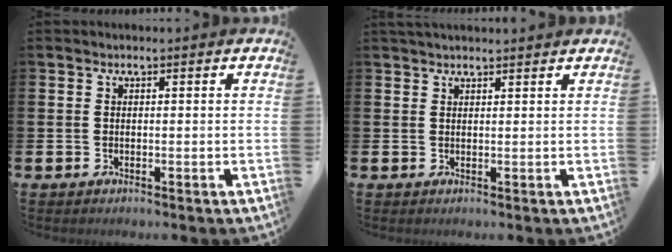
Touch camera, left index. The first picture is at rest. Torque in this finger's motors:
{"motor_torque": [-0.14, -1.17, 0.72, 0.15]}